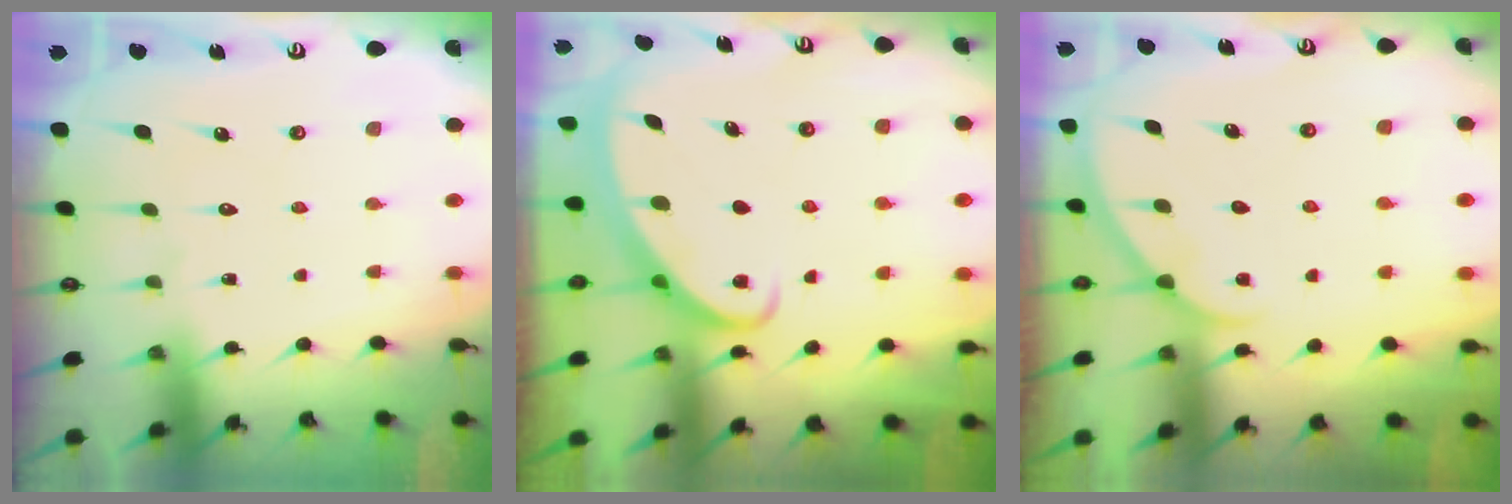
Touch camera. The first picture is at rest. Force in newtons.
{"total": 2.6, "press": 2.6, "slide": 0.3}
{"total": 2.4, "press": 2.4, "slide": 0.3}